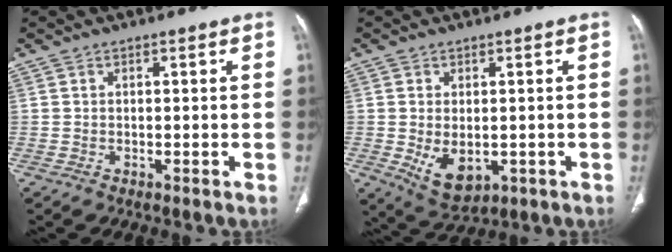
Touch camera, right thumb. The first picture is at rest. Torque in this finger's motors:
{"motor_torque": [-0.74, 0.46, 0.25, 0.66, 0.25]}